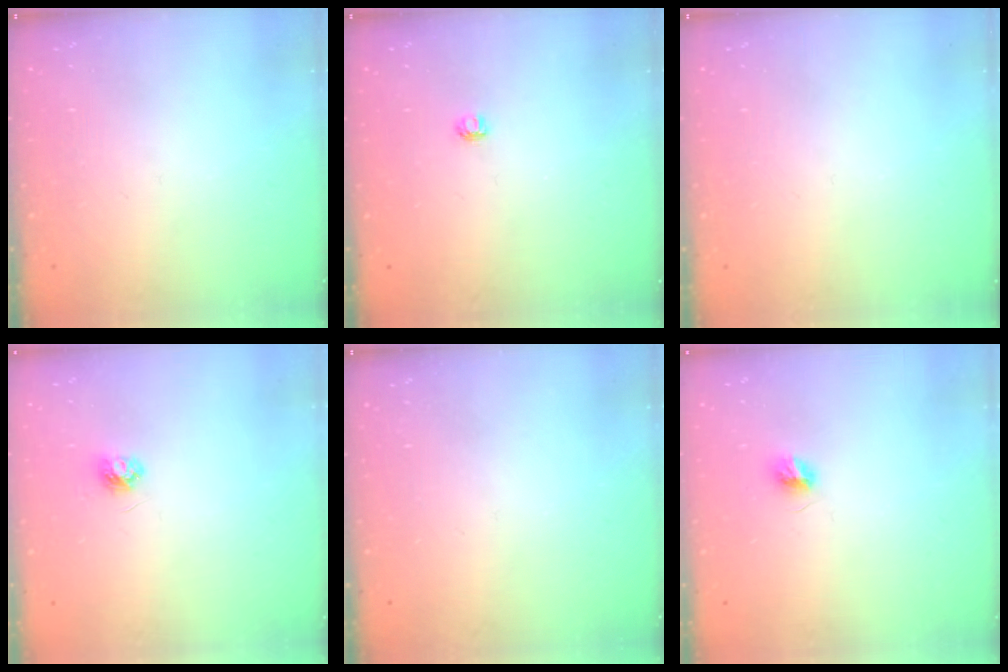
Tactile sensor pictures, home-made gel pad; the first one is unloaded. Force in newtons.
{"total": 3.2, "press": 3.2, "slide": 0.4}
{"total": 0.0}
{"total": 3.9, "press": 3.9, "slide": 0.4}
{"total": 0.0}
{"total": 5.0, "press": 5.0, "slide": 0.6}